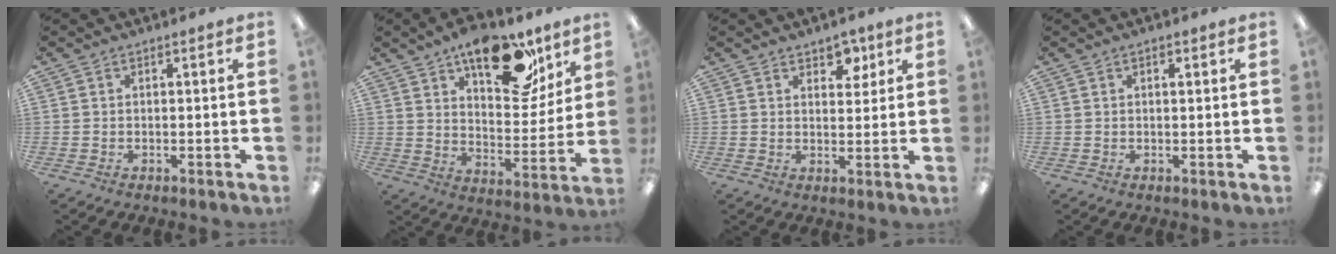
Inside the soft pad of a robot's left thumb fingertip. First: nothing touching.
{"total": 20.8, "force": [13.0, 10.2, 12.7], "torque": [-0.162, -0.071, 0.213]}
{"total": 4.9, "force": [3.4, 2.8, 2.2], "torque": [-0.004, -0.019, 0.053]}
{"total": 0.8, "force": [0.5, 0.3, 0.6], "torque": [-0.005, -0.003, 0.008]}